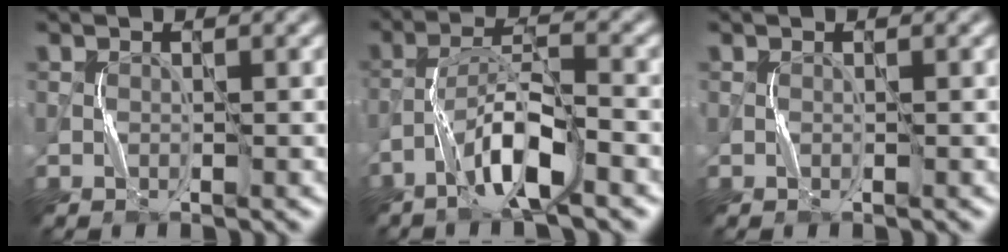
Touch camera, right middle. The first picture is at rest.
{"total": 5.6, "force": [-3.3, 0.8, 4.5], "torque": [-0.084, 0.016, -0.063]}
{"total": 0.0}